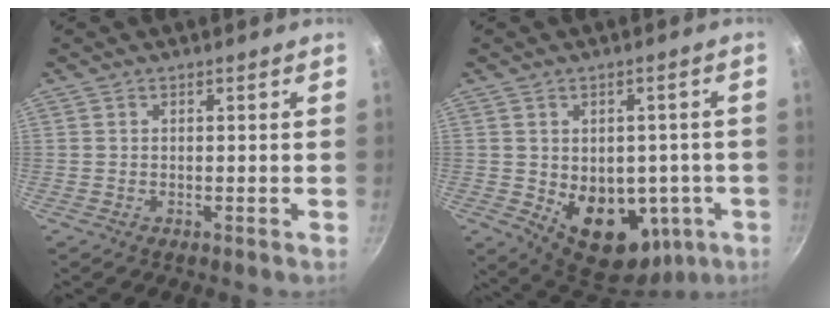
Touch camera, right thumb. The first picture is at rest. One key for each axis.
{"total": 15.6, "fx": -3.1, "fy": 11.0, "fz": 10.7, "tx": -0.103, "ty": -0.002, "tz": -0.016}